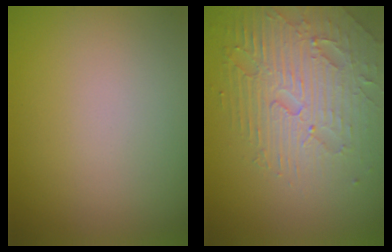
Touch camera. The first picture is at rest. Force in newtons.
{"total": 4.8, "press": 4.7, "slide": 1.1}